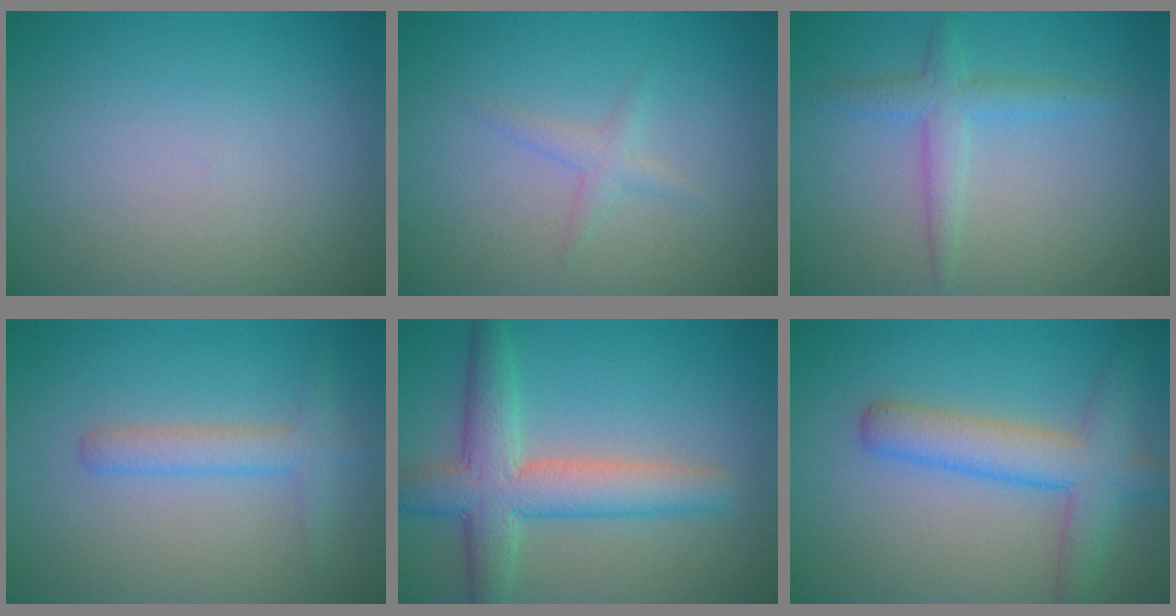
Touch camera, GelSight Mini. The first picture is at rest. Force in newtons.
{"total": 1.3, "press": 1.3, "slide": 0.1}
{"total": 2.5, "press": 2.5, "slide": 0.1}
{"total": 2.5, "press": 2.5, "slide": 0.1}
{"total": 6.1, "press": 6.1, "slide": 0.3}
{"total": 5.3, "press": 5.3, "slide": 0.3}